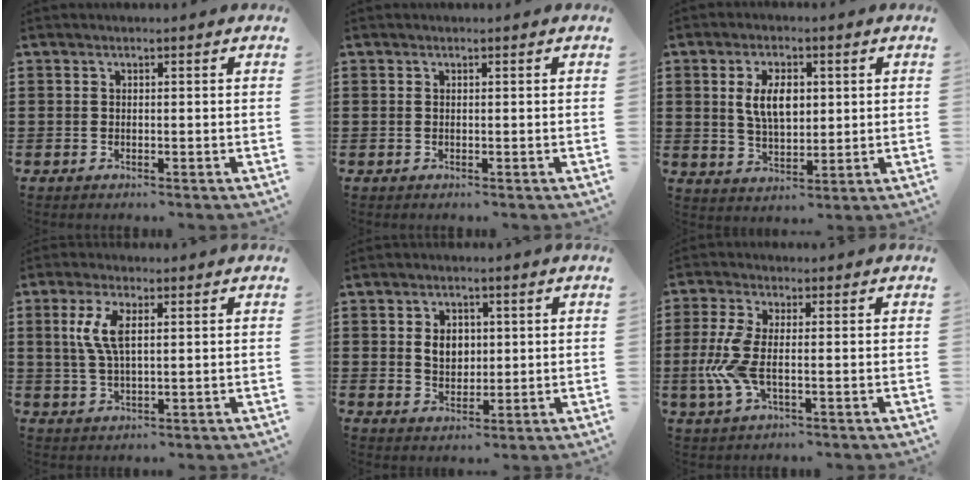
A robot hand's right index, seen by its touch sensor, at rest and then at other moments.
{"total": 0.0}
{"total": 6.4, "force": [1.0, 3.3, 5.4], "torque": [-0.104, 0.009, 0.014]}
{"total": 6.0, "force": [1.5, 2.2, 5.4], "torque": [-0.120, 0.004, 0.023]}
{"total": 4.0, "force": [0.4, 3.1, 2.6], "torque": [-0.052, 0.009, 0.001]}
{"total": 6.7, "force": [-1.2, 2.5, 6.1], "torque": [-0.157, -0.016, -0.030]}